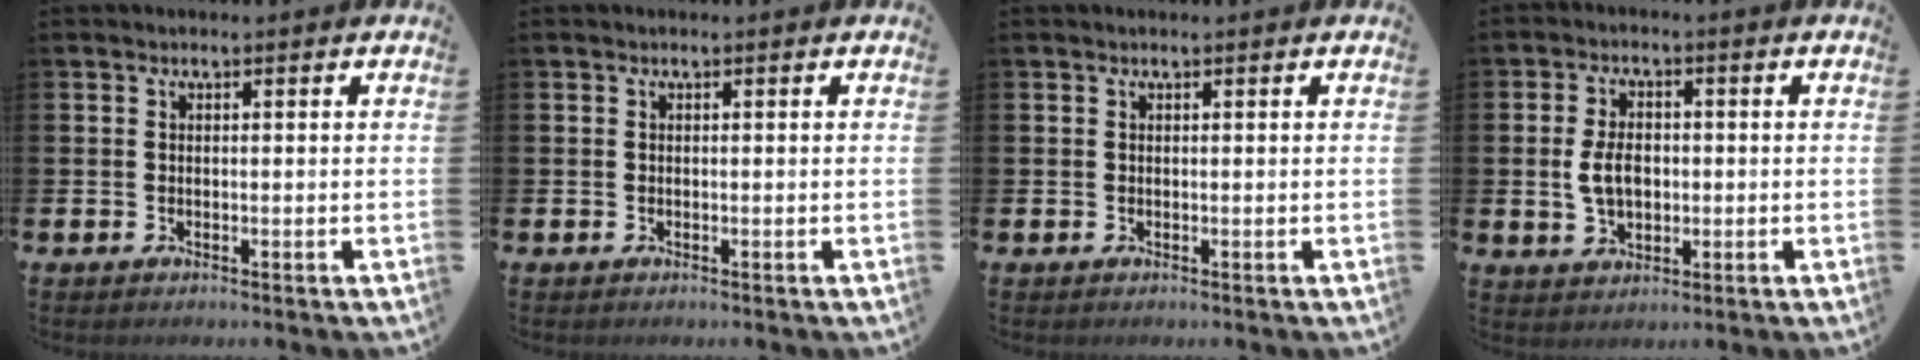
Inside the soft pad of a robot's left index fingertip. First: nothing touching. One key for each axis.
{"total": 0.0}
{"total": 0.0}
{"total": 4.9, "fx": -0.1, "fy": 3.3, "fz": 3.7, "tx": -0.061, "ty": 0.001, "tz": -0.009}